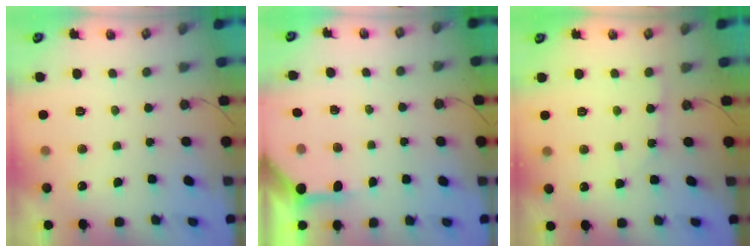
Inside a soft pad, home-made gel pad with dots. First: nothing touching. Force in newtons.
{"total": 3.9, "press": 3.9, "slide": 0.5}
{"total": 2.8, "press": 2.8, "slide": 0.3}